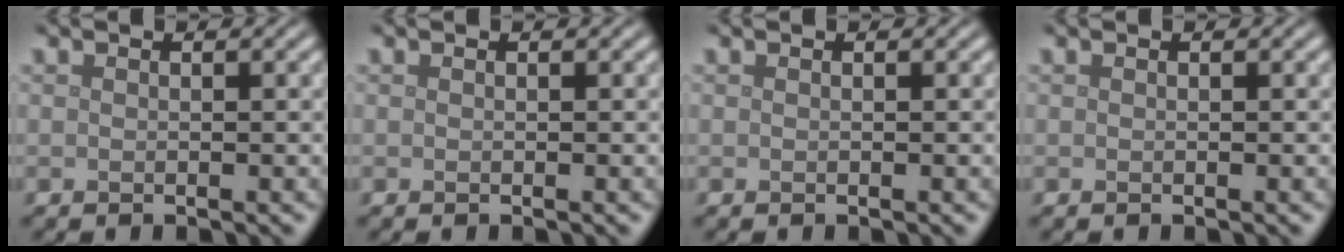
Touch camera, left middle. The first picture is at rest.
{"total": 0.0}
{"total": 0.0}
{"total": 0.0}